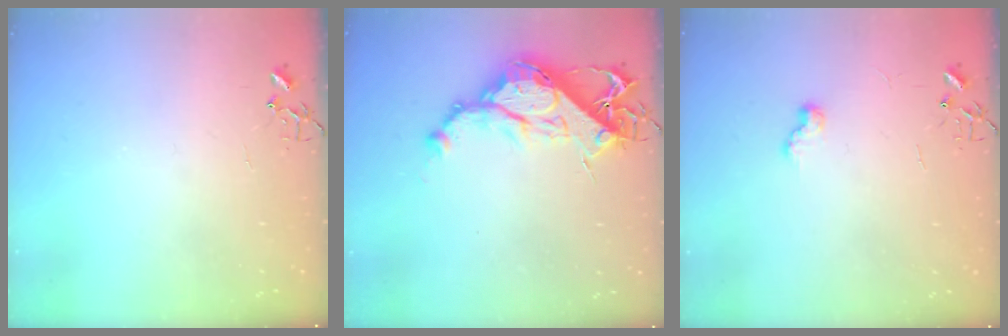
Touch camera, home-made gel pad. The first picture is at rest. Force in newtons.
{"total": 15.2, "press": 15.1, "slide": 1.4}
{"total": 7.5, "press": 7.5, "slide": 0.7}